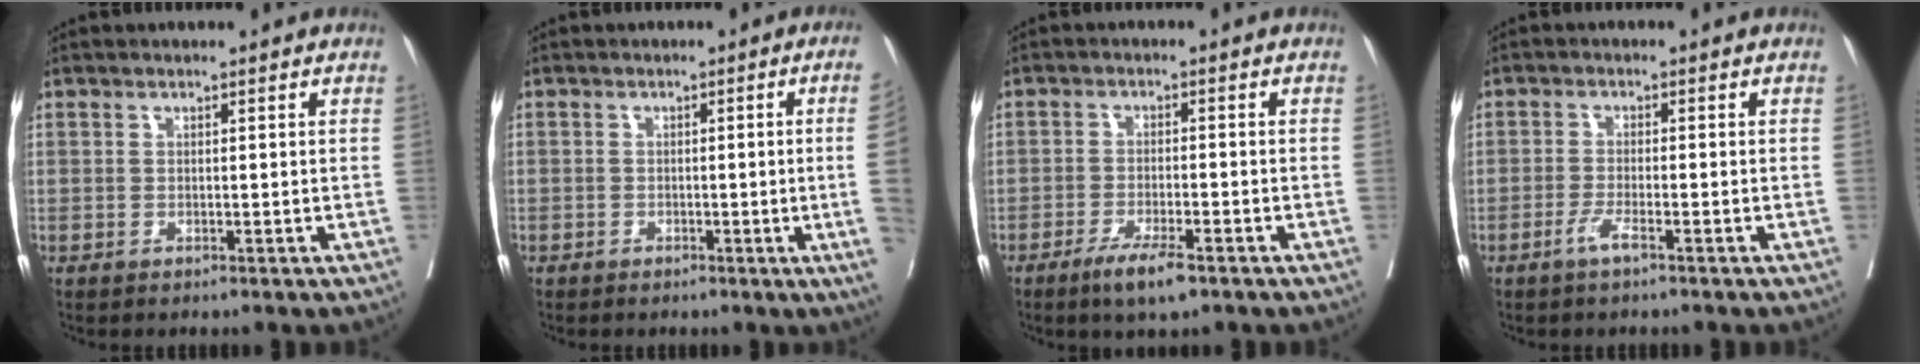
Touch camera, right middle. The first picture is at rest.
{"total": 4.9, "force": [-0.8, -1.3, 4.7], "torque": [-0.046, -0.007, -0.015]}
{"total": 5.1, "force": [-3.3, 0.7, 3.9], "torque": [-0.075, -0.009, -0.056]}
{"total": 2.3, "force": [-1.4, -0.1, 1.8], "torque": [-0.037, -0.002, -0.032]}